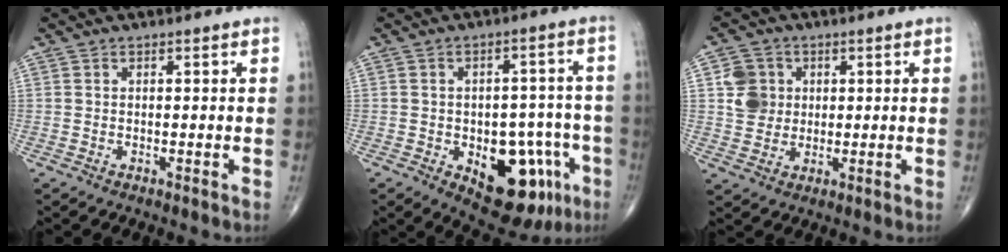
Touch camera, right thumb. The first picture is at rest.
{"total": 16.3, "force": [-6.1, 9.0, 12.2], "torque": [-0.118, 0.034, -0.067]}
{"total": 6.3, "force": [1.3, 5.8, 2.2], "torque": [-0.016, -0.002, 0.023]}